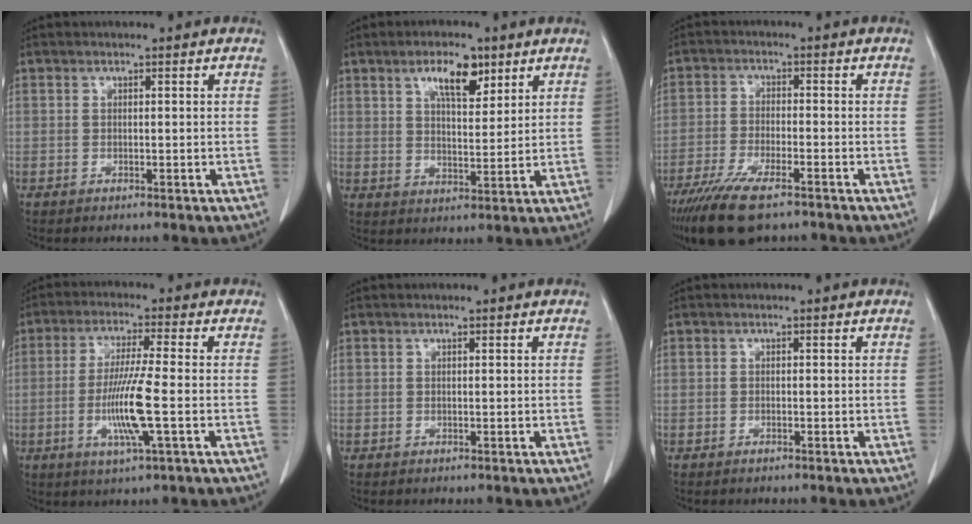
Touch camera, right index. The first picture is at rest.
{"total": 7.2, "force": [4.2, 2.6, 5.2], "torque": [-0.092, 0.004, 0.071]}
{"total": 10.4, "force": [-7.4, 2.5, 6.8], "torque": [-0.125, -0.021, -0.124]}
{"total": 9.2, "force": [-2.0, -0.4, 9.0], "torque": [-0.179, -0.013, -0.041]}
{"total": 0.0}
{"total": 0.0}